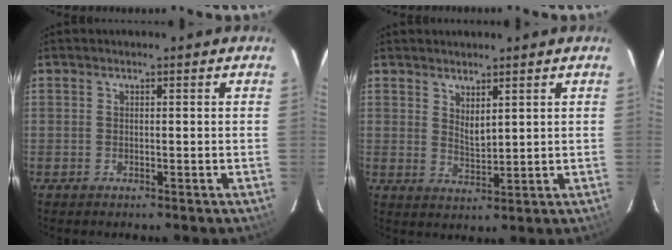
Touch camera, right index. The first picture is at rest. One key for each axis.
{"total": 3.4, "fx": 2.2, "fy": 1.2, "fz": 2.2, "tx": -0.036, "ty": -0.007, "tz": 0.040}